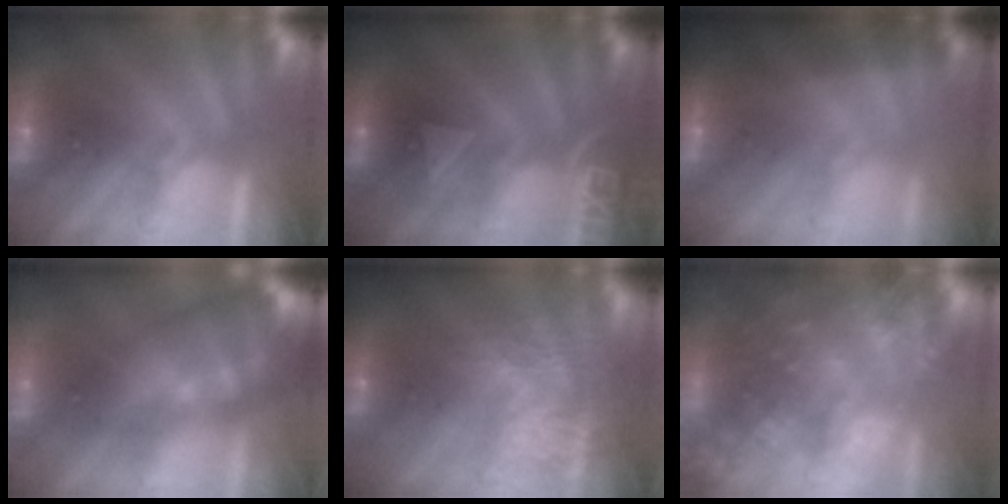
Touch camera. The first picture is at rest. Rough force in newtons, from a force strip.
{"total": 2.4}
{"total": 1.6}
{"total": 7.5}
{"total": 5.8}
{"total": 7.8}